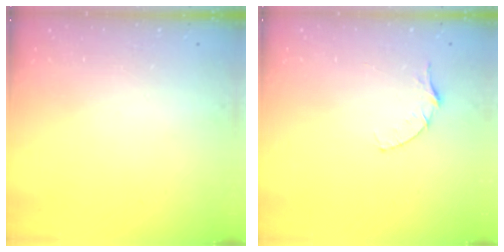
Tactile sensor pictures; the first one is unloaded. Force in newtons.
{"total": 4.1, "press": 4.0, "slide": 0.4}